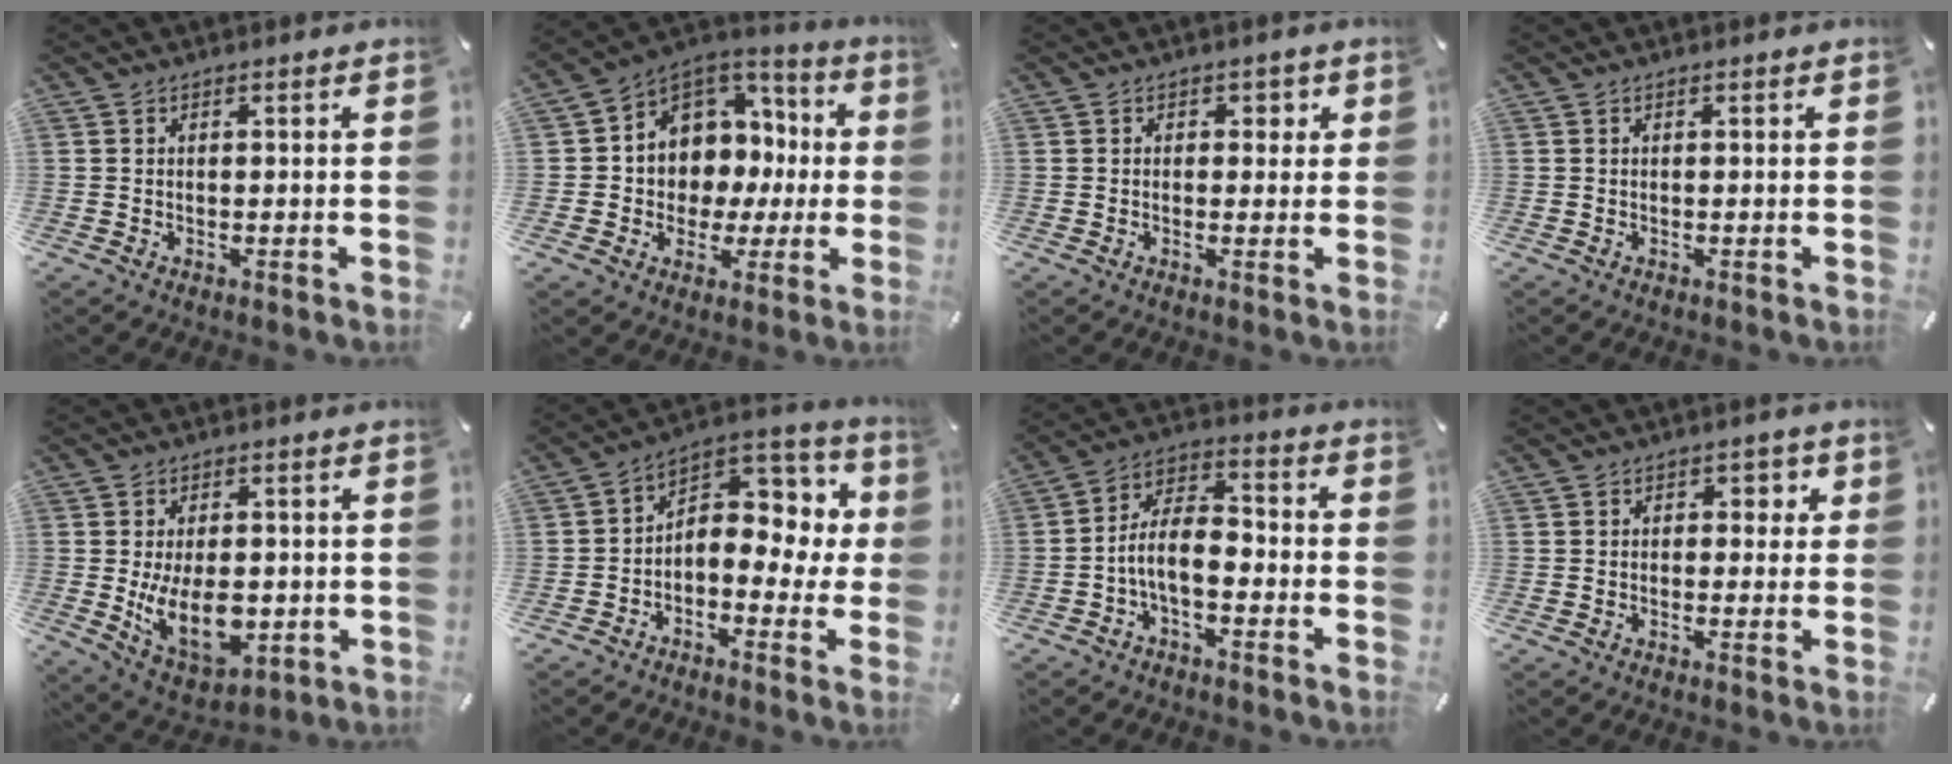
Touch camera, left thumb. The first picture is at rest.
{"total": 9.2, "force": [1.8, 8.9, 1.6], "torque": [-0.030, -0.040, 0.042]}
{"total": 1.8, "force": [0.3, 1.5, 0.9], "torque": [-0.004, 0.001, -0.002]}
{"total": 0.0}
{"total": 13.6, "force": [-1.4, 8.5, 10.5], "torque": [-0.184, -0.020, -0.023]}
{"total": 9.1, "force": [0.9, 6.9, 5.9], "torque": [-0.073, -0.018, 0.017]}
{"total": 8.9, "force": [-3.3, 4.8, 6.8], "torque": [-0.137, 0.011, -0.062]}
{"total": 2.6, "force": [0.3, 2.0, 1.6], "torque": [-0.011, 0.002, -0.006]}